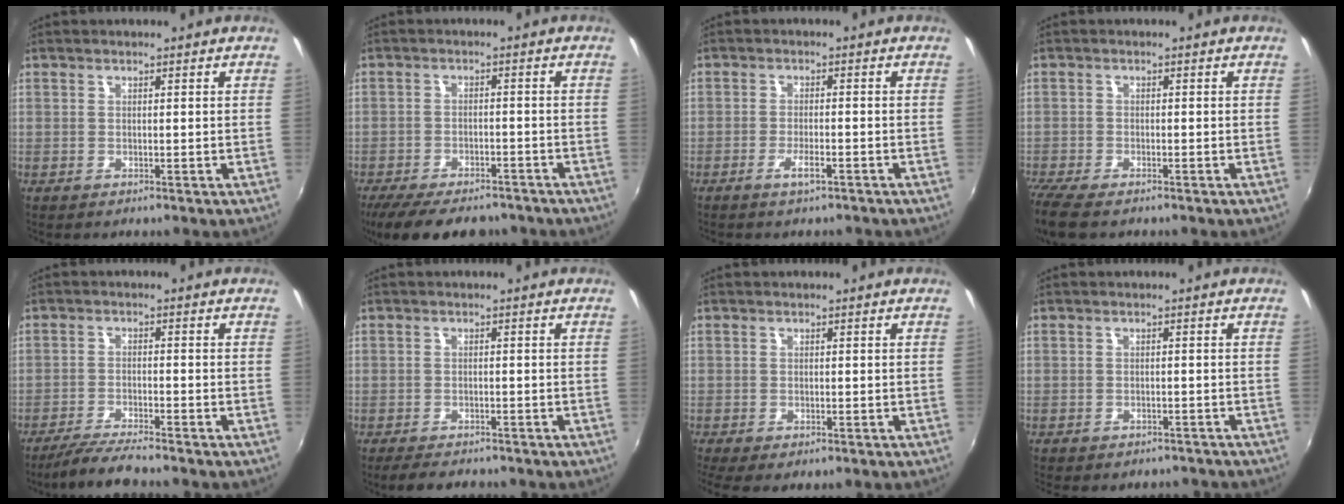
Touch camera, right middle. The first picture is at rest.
{"total": 14.3, "force": [-11.3, 5.4, 6.9], "torque": [-0.150, -0.025, -0.170]}
{"total": 3.3, "force": [-2.3, 0.5, 2.3], "torque": [-0.054, -0.002, -0.041]}
{"total": 6.7, "force": [-5.3, 1.6, 3.8], "torque": [-0.097, -0.033, -0.101]}
{"total": 6.2, "force": [-5.6, -0.1, 2.8], "torque": [-0.074, -0.014, -0.101]}
{"total": 4.6, "force": [-3.9, 1.7, 1.8], "torque": [-0.046, -0.007, -0.062]}
{"total": 4.6, "force": [-2.8, 1.7, 3.2], "torque": [-0.068, -0.021, -0.042]}
{"total": 5.2, "force": [-4.5, 2.0, 1.7], "torque": [-0.036, -0.013, -0.053]}